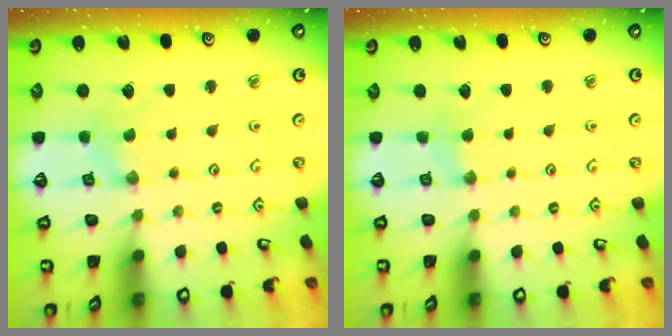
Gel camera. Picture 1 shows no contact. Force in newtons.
{"total": 2.7, "press": 2.7, "slide": 0.5}